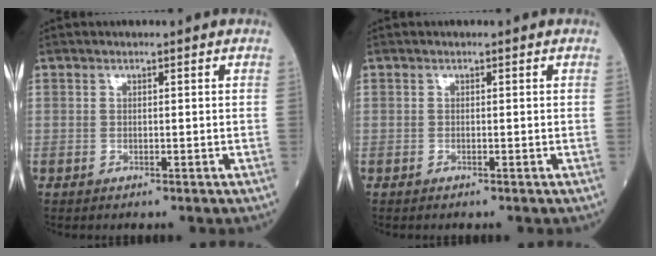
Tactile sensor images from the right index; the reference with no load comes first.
{"total": 0.0}